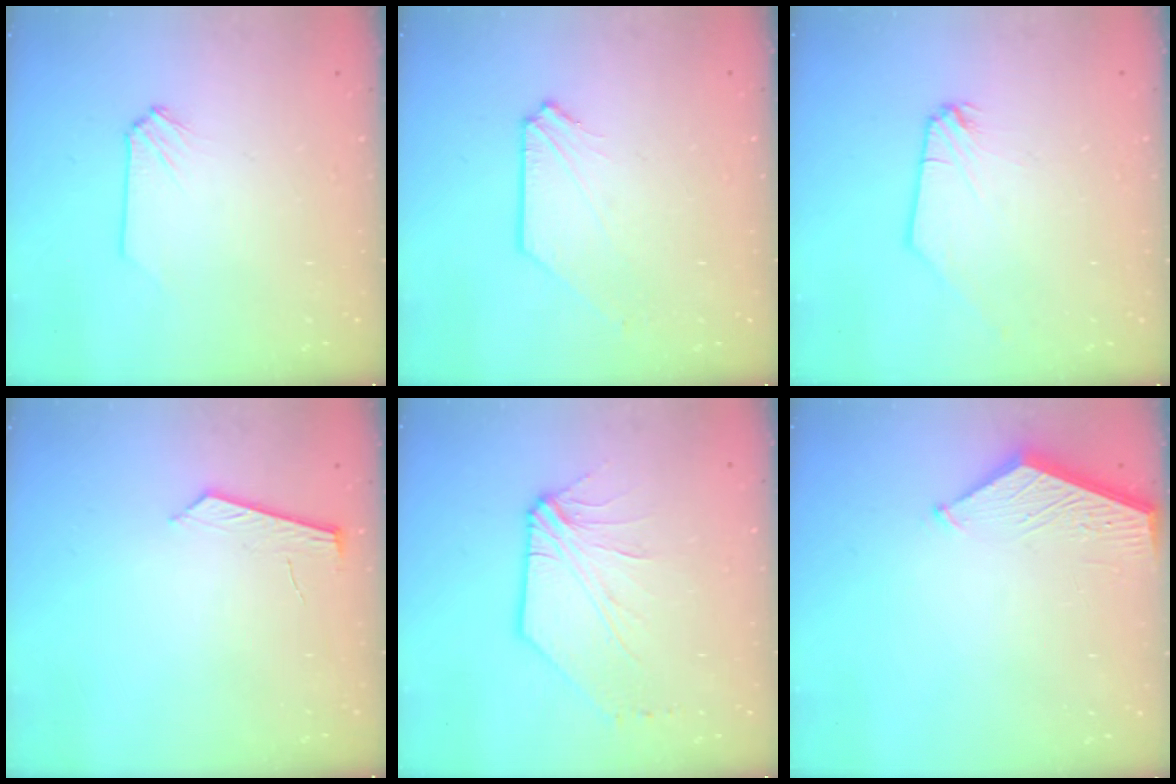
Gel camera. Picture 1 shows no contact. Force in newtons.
{"total": 1.0, "press": 1.0, "slide": 0.1}
{"total": 0.0}
{"total": 4.4, "press": 4.4, "slide": 0.5}
{"total": 6.9, "press": 6.8, "slide": 0.9}
{"total": 7.9, "press": 7.9, "slide": 0.5}